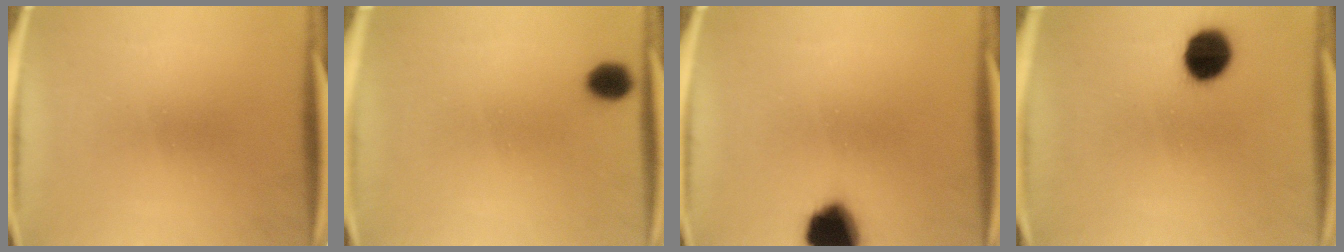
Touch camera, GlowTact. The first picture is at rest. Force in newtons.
{"total": 2.3}
{"total": 12.6}
{"total": 9.5}